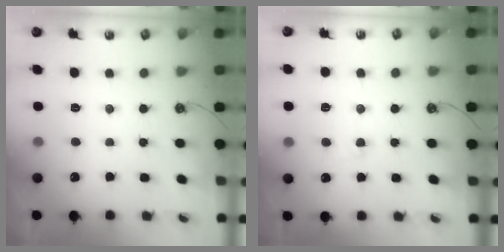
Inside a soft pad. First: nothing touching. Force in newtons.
{"total": 5.1, "press": 5.1, "slide": 0.6}